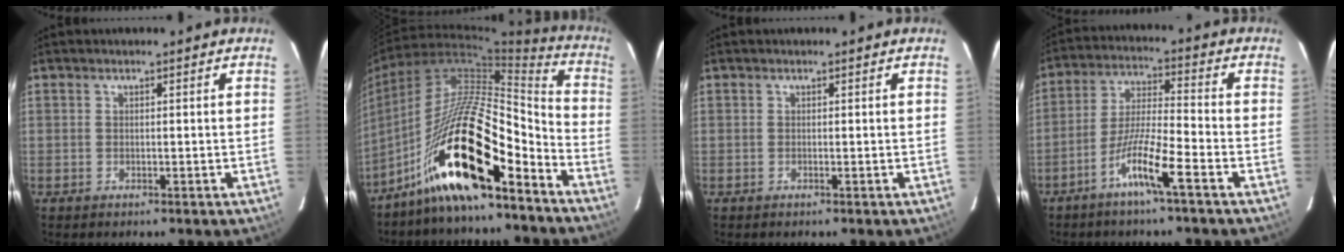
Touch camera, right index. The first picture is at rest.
{"total": 18.4, "force": [-11.1, 3.5, 14.2], "torque": [-0.273, 0.013, -0.196]}
{"total": 0.0}
{"total": 8.9, "force": [-5.1, -0.2, 7.3], "torque": [-0.142, -0.003, -0.101]}